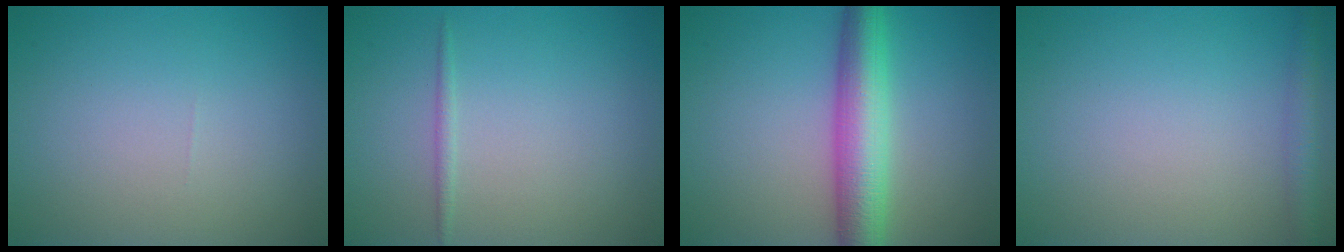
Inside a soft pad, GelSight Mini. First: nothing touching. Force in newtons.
{"total": 0.7, "press": 0.7, "slide": 0.0}
{"total": 6.4, "press": 6.4, "slide": 0.1}
{"total": 2.4, "press": 2.4, "slide": 0.1}